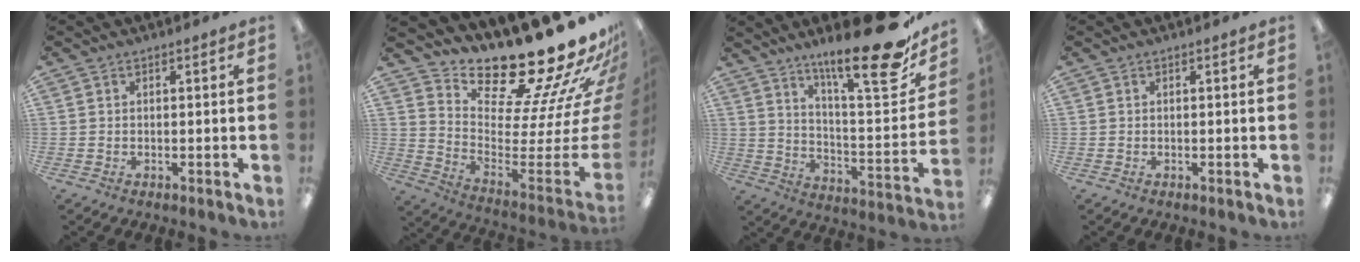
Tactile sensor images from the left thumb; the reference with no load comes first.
{"total": 24.6, "force": [20.6, 5.6, 12.3], "torque": [-0.133, -0.201, 0.361]}
{"total": 22.3, "force": [16.6, 4.8, 14.2], "torque": [-0.202, -0.126, 0.261]}
{"total": 0.0}